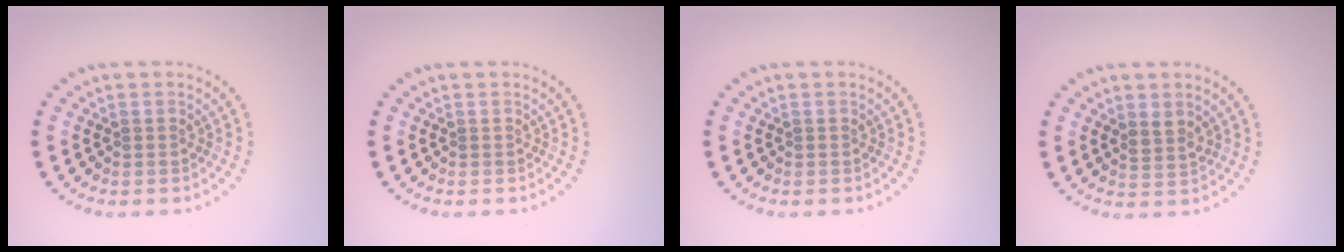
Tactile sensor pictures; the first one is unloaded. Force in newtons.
{"total": 0.0}
{"total": 0.0}
{"total": 1.4, "press": 1.2, "slide": 0.6}